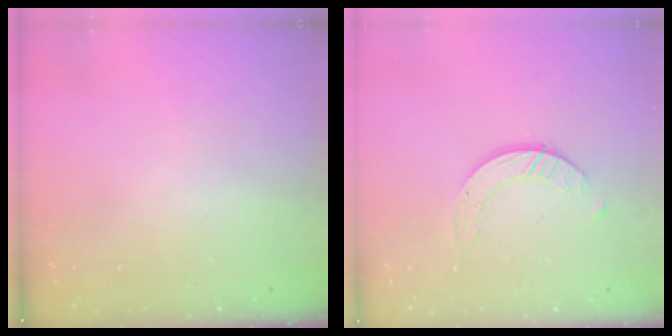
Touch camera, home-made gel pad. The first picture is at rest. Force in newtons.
{"total": 3.1, "press": 3.1, "slide": 0.3}